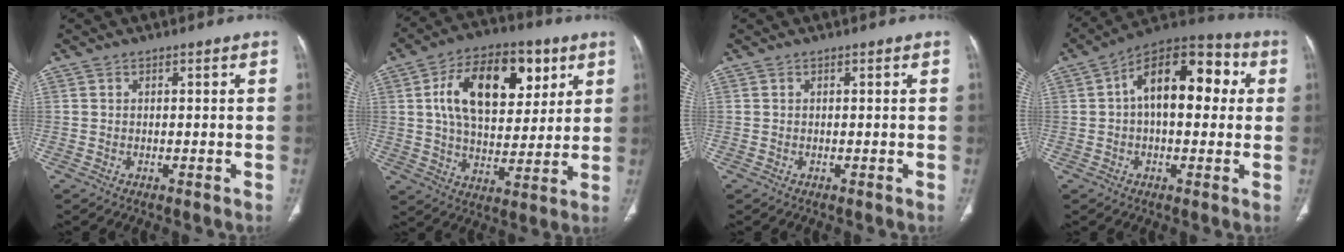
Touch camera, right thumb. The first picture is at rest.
{"total": 19.8, "force": [6.6, 11.5, 14.7], "torque": [-0.203, -0.008, 0.106]}
{"total": 0.0}
{"total": 16.7, "force": [2.7, 9.1, 13.7], "torque": [-0.178, 0.041, 0.032]}